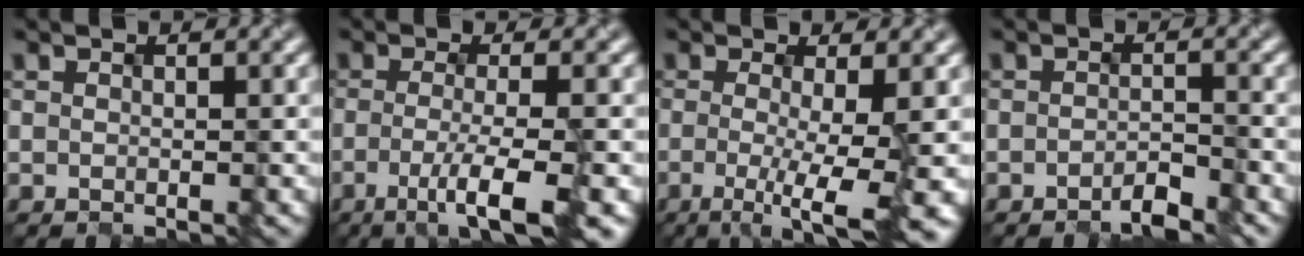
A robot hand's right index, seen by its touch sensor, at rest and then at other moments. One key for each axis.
{"total": 5.4, "fx": -1.8, "fy": 1.1, "fz": 4.9, "tx": -0.080, "ty": -0.013, "tz": -0.031}
{"total": 6.9, "fx": -1.3, "fy": 1.4, "fz": 6.7, "tx": -0.086, "ty": -0.011, "tz": -0.018}
{"total": 1.9, "fx": -1.7, "fy": 0.2, "fz": 0.8, "tx": -0.016, "ty": 0.002, "tz": -0.030}